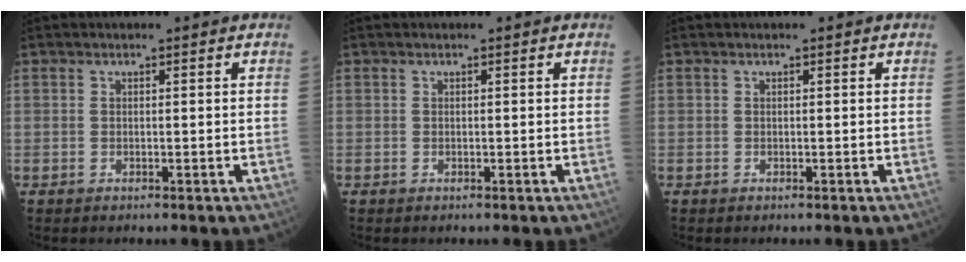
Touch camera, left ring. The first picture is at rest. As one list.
[{"total": 0.0}, {"total": 0.0}]